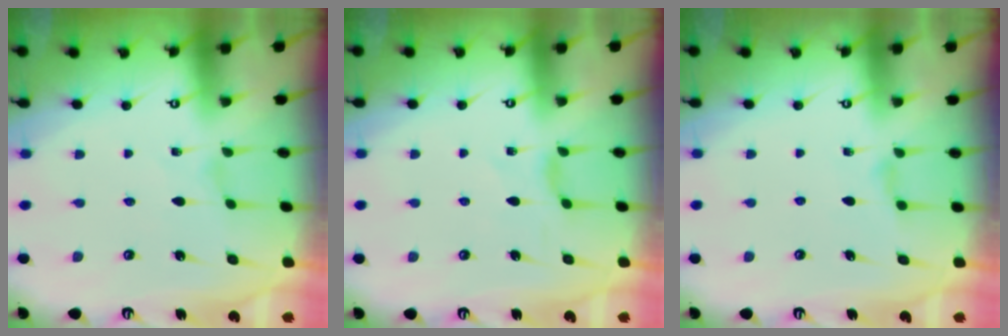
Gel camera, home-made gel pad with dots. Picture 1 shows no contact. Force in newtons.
{"total": 2.4, "press": 2.4, "slide": 0.5}
{"total": 2.9, "press": 2.9, "slide": 0.5}